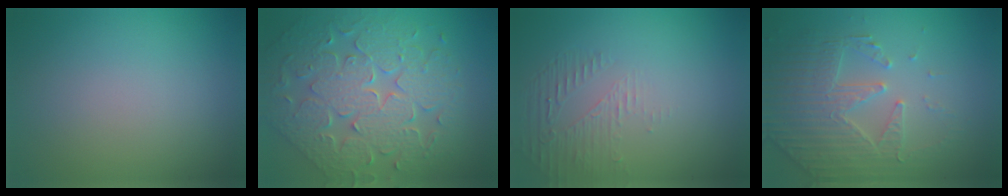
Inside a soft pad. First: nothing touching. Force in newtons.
{"total": 9.0, "press": 6.7, "slide": 6.0}
{"total": 1.7, "press": 0.6, "slide": 1.6}
{"total": 4.3, "press": 4.1, "slide": 1.3}